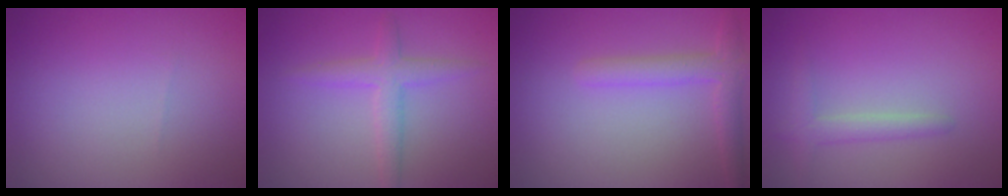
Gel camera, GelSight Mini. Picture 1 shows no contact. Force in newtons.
{"total": 2.8, "press": 2.8, "slide": 0.1}
{"total": 2.6, "press": 2.6, "slide": 0.2}
{"total": 1.9, "press": 1.9, "slide": 0.2}